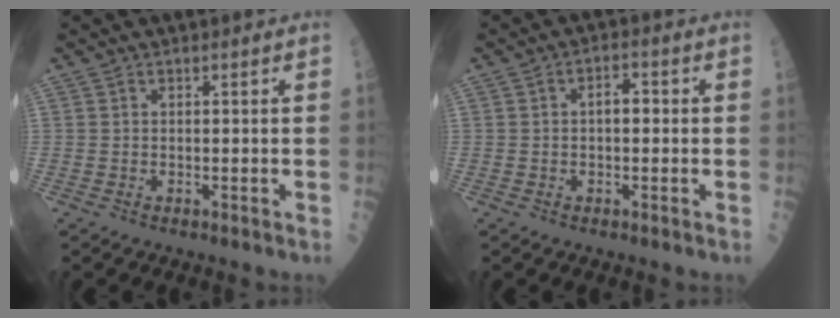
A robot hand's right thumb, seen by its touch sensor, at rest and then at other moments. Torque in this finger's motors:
{"motor_torque": [0.49, 0.47, 0.16, -0.10, 0.03]}